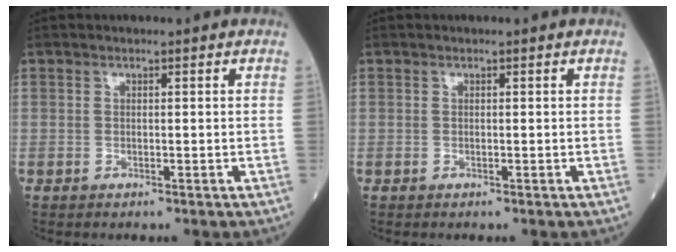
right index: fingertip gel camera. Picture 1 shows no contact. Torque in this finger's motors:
{"motor_torque": [0.06, 0.05, 0.01, -0.01]}